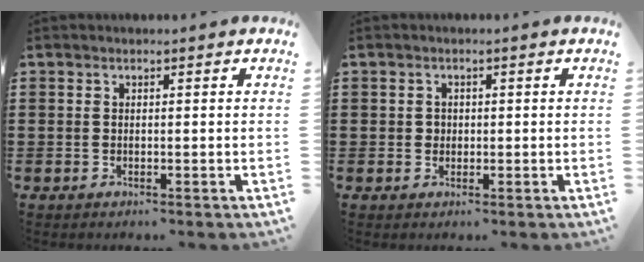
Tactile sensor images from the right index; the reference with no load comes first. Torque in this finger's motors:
{"motor_torque": [0.27, 0.22, 0.06, 0.00]}